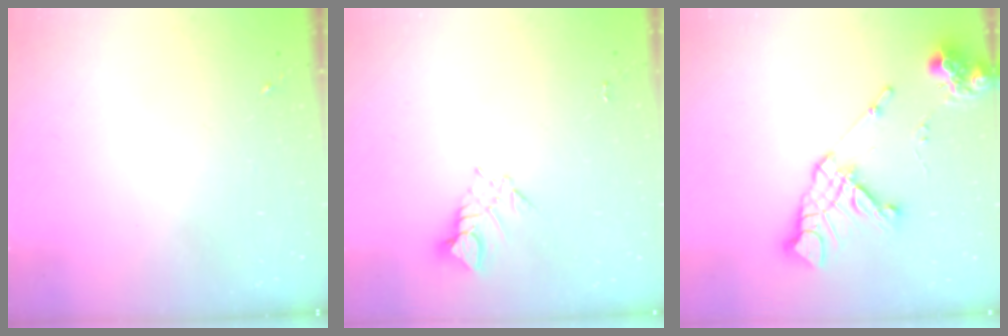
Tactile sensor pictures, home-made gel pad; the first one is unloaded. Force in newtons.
{"total": 4.2, "press": 4.2, "slide": 0.2}
{"total": 14.4, "press": 14.3, "slide": 1.9}